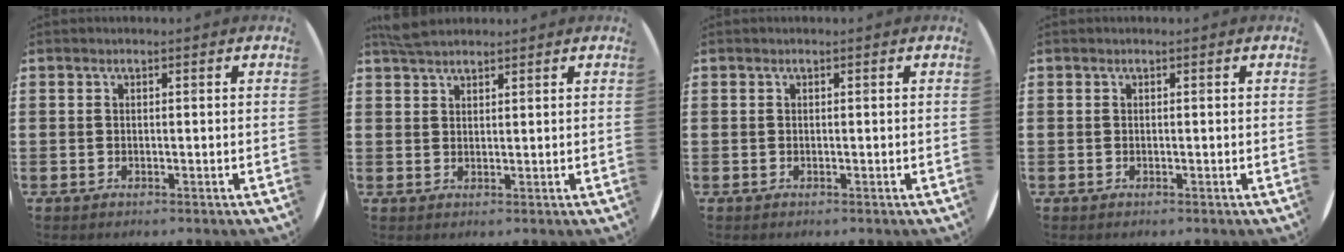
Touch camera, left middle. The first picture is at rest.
{"total": 2.8, "force": [2.6, 0.7, 0.8], "torque": [-0.021, 0.006, 0.048]}
{"total": 0.0}
{"total": 0.0}